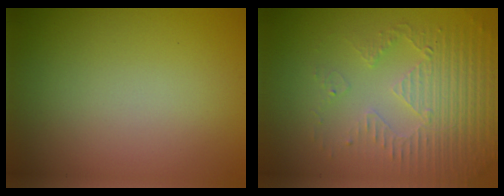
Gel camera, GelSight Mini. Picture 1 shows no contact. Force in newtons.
{"total": 5.4, "press": 3.6, "slide": 4.0}